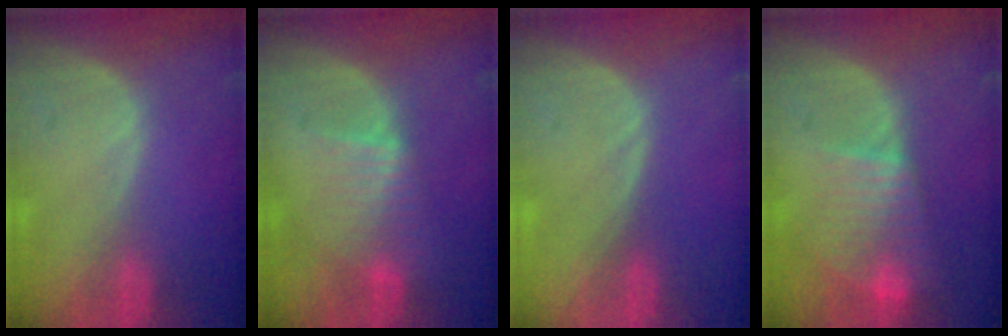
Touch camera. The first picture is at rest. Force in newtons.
{"total": 4.5, "press": 4.5, "slide": 0.5}
{"total": 0.0}
{"total": 8.1, "press": 7.0, "slide": 4.2}